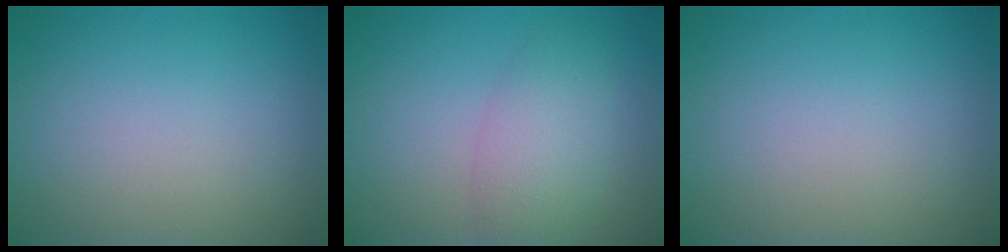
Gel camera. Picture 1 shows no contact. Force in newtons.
{"total": 3.9, "press": 3.9, "slide": 0.1}
{"total": 0.0}